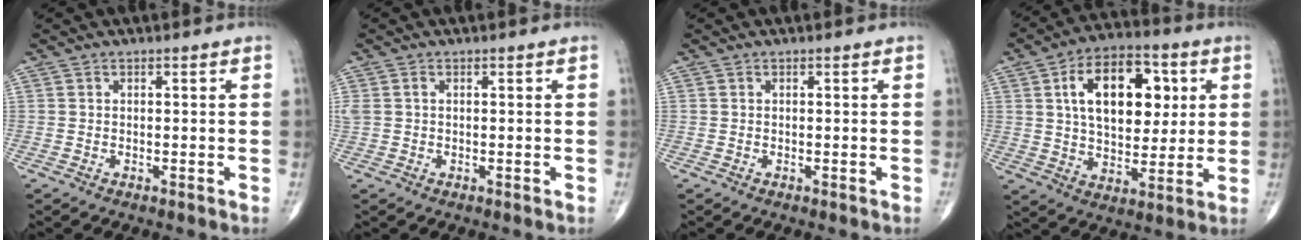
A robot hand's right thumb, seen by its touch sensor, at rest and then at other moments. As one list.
[{"total": 1.8, "force": [0.3, 1.3, 1.2], "torque": [-0.044, 0.014, 0.013]}, {"total": 0.0}, {"total": 18.0, "force": [4.8, 10.5, 13.8], "torque": [-0.179, -0.002, 0.077]}]